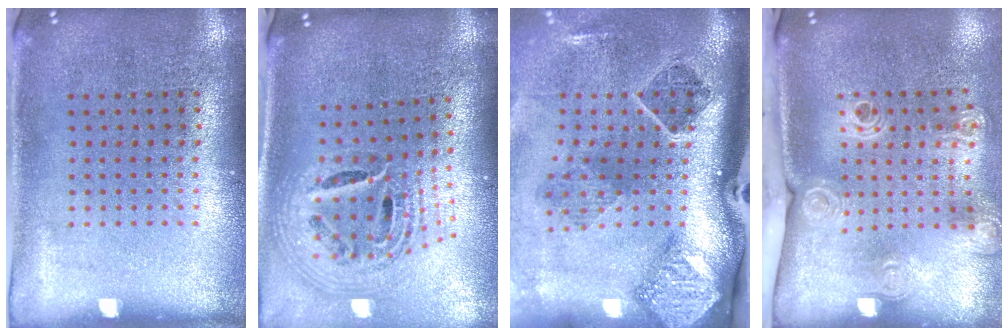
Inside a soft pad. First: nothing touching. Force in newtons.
{"total": 2.2, "press": 1.6, "slide": 1.6}
{"total": 3.1, "press": 1.9, "slide": 2.4}
{"total": 2.2, "press": 1.6, "slide": 1.5}